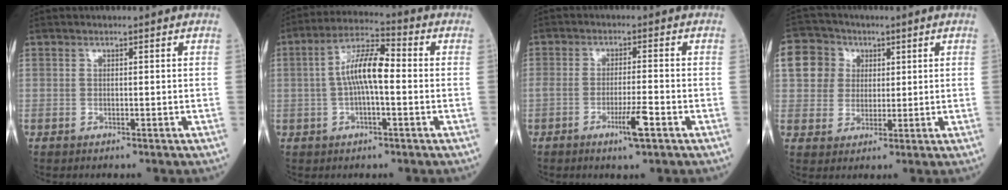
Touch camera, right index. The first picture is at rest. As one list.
[{"total": 8.4, "force": [0.0, 2.1, 8.1], "torque": [-0.158, 0.024, -0.005]}, {"total": 4.4, "force": [-2.2, -0.1, 3.8], "torque": [-0.069, -0.007, -0.040]}, {"total": 7.4, "force": [2.1, 6.8, 1.9], "torque": [-0.051, 0.030, 0.040]}]